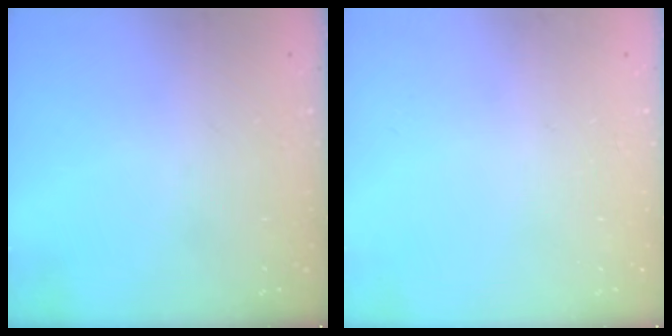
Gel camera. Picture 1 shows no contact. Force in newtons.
{"total": 0.0}